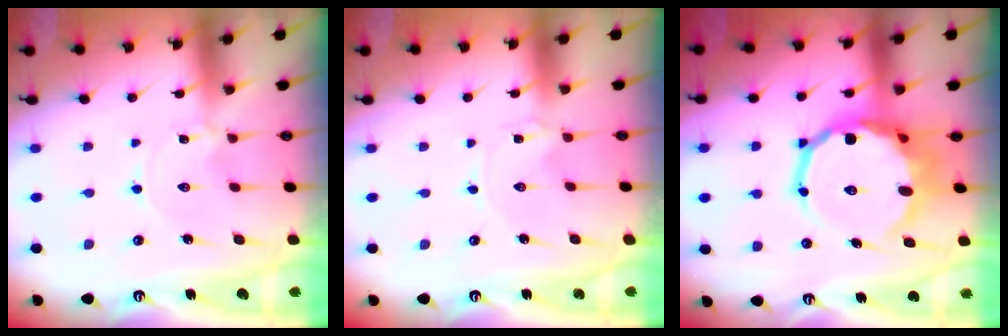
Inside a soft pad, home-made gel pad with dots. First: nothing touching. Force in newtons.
{"total": 0.0}
{"total": 17.0, "press": 16.4, "slide": 4.2}